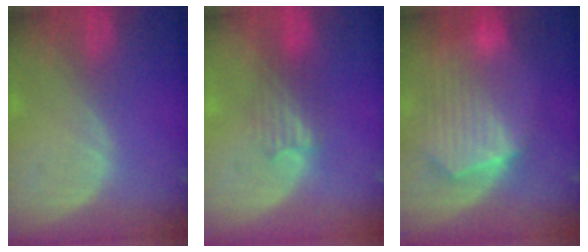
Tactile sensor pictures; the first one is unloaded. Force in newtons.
{"total": 3.2, "press": 2.9, "slide": 1.4}
{"total": 10.4, "press": 9.1, "slide": 5.1}